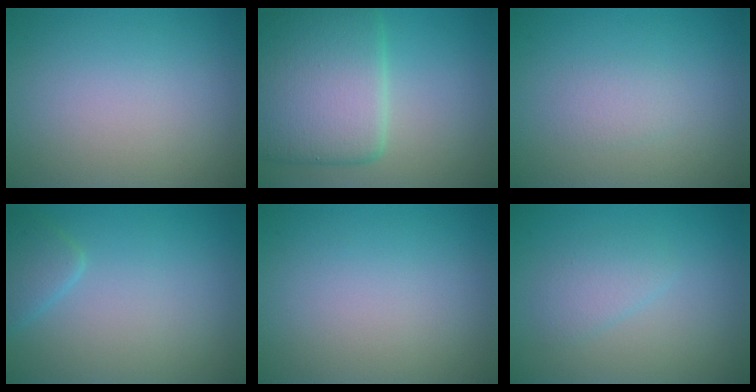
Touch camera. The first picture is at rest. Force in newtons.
{"total": 9.0, "press": 9.0, "slide": 0.1}
{"total": 1.1, "press": 1.1, "slide": 0.1}
{"total": 1.7, "press": 1.7, "slide": 0.2}
{"total": 0.0}
{"total": 1.8, "press": 1.8, "slide": 0.1}